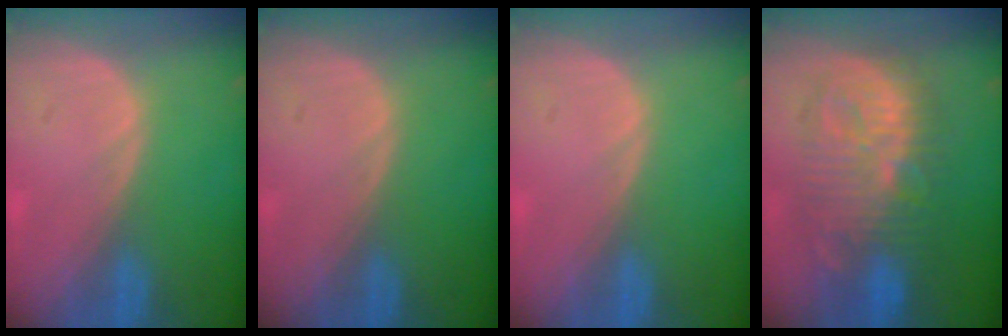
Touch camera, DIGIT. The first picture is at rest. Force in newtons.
{"total": 0.0}
{"total": 0.0}
{"total": 10.8, "press": 10.8, "slide": 0.5}